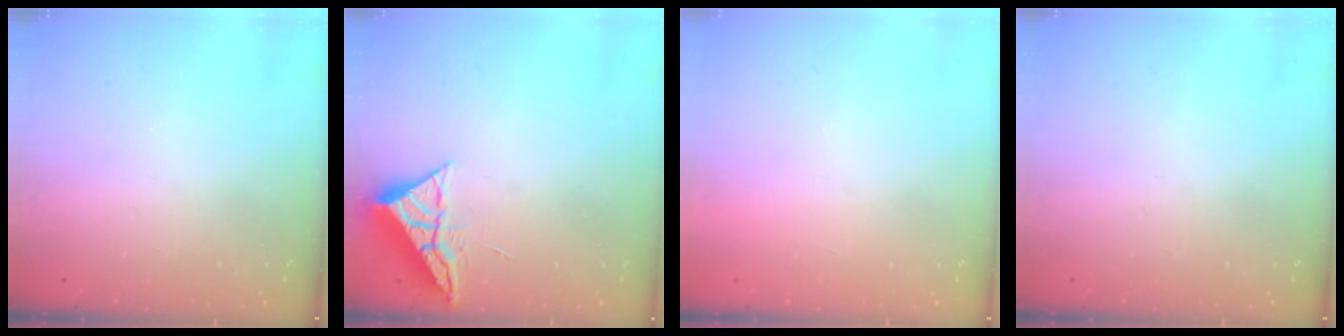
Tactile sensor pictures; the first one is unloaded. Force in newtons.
{"total": 6.6, "press": 6.6, "slide": 0.3}
{"total": 1.6, "press": 1.6, "slide": 0.1}
{"total": 0.0}